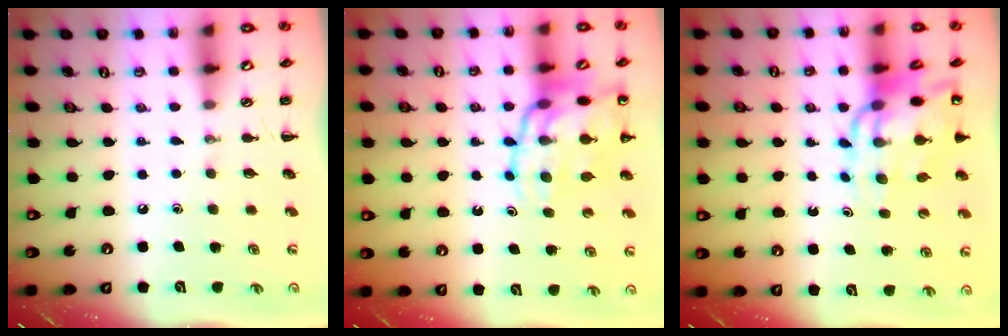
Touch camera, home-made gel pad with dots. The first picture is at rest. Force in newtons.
{"total": 17.5, "press": 17.3, "slide": 2.9}
{"total": 11.6, "press": 11.1, "slide": 3.2}